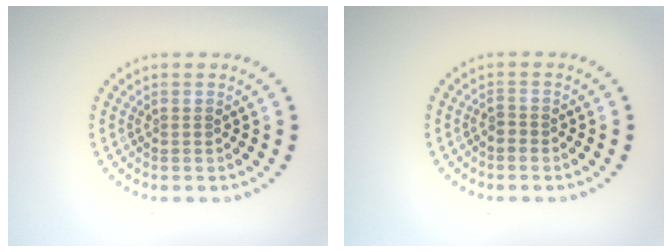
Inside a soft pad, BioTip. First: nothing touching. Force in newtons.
{"total": 0.7, "press": 0.4, "slide": 0.5}